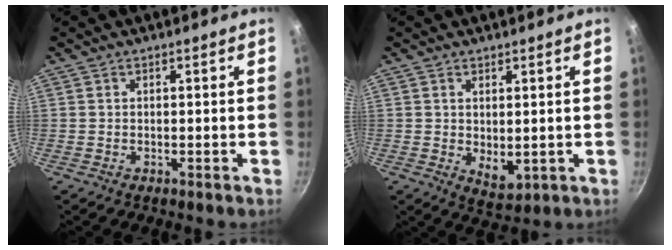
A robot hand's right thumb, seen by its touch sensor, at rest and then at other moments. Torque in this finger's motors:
{"motor_torque": [-0.66, 0.11, 0.71, 0.13, 0.04]}